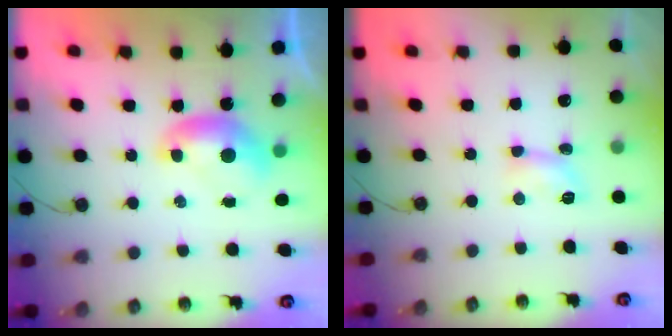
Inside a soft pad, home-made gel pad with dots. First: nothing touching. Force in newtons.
{"total": 2.9, "press": 2.9, "slide": 0.5}